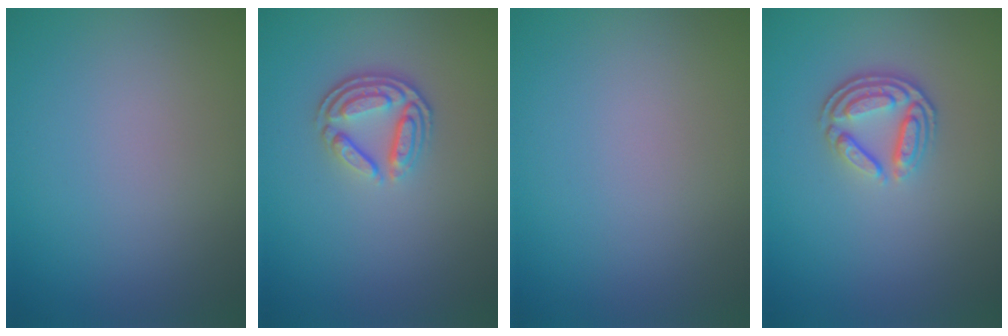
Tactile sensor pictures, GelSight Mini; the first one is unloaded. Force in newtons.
{"total": 3.7, "press": 2.8, "slide": 2.5}
{"total": 0.0}
{"total": 3.7, "press": 2.8, "slide": 2.5}